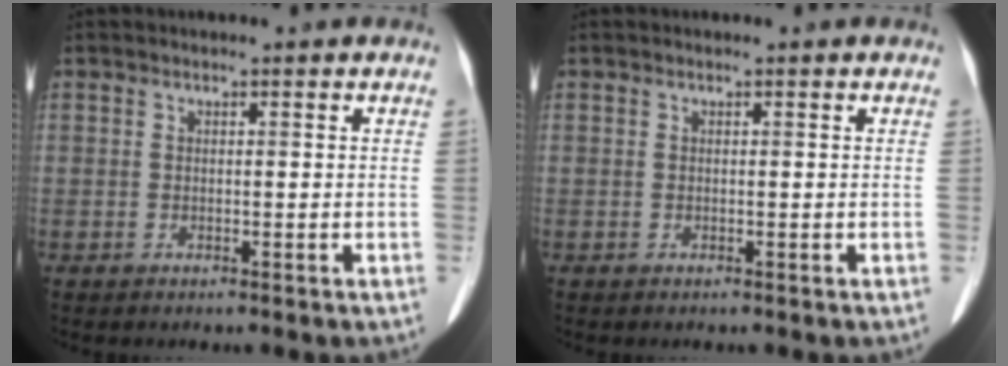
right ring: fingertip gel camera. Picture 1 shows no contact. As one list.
[{"total": 0.0}]